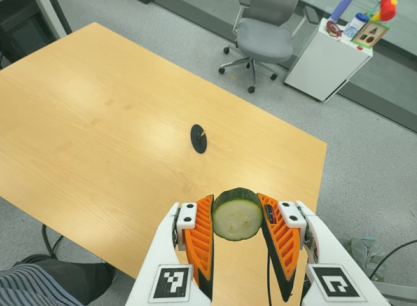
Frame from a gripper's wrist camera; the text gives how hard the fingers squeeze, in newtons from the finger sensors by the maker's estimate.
{"total": 11.0, "left": 10.7, "right": 11.4}